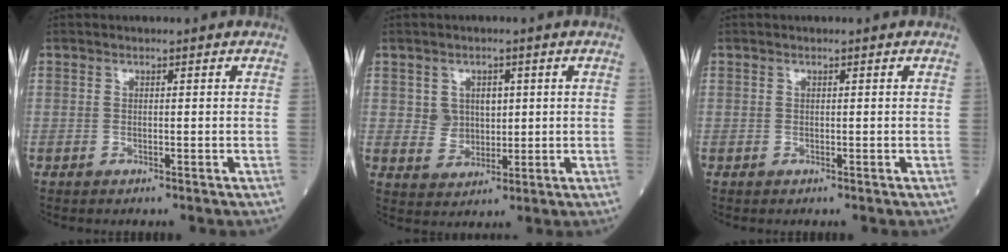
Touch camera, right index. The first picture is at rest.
{"total": 4.4, "force": [1.0, 3.8, 2.0], "torque": [-0.030, 0.007, 0.023]}
{"total": 0.0}